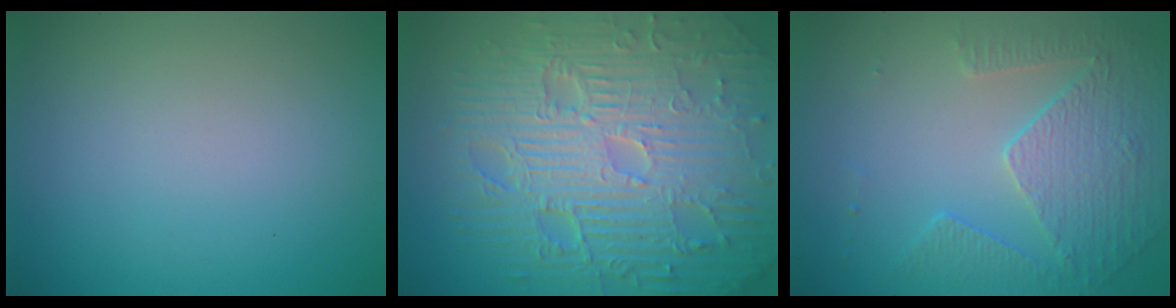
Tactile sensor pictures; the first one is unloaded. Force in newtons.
{"total": 11.9, "press": 7.7, "slide": 9.1}
{"total": 4.1, "press": 3.4, "slide": 2.2}